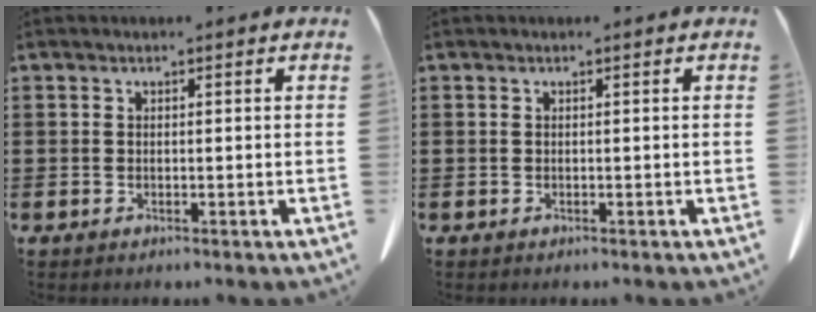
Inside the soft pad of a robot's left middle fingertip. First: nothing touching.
{"total": 0.0}